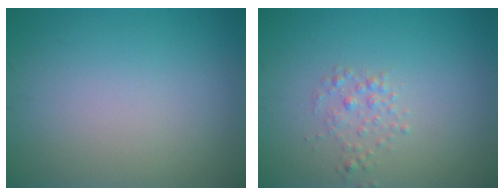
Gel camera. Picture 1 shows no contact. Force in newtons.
{"total": 1.3, "press": 1.3, "slide": 0.0}